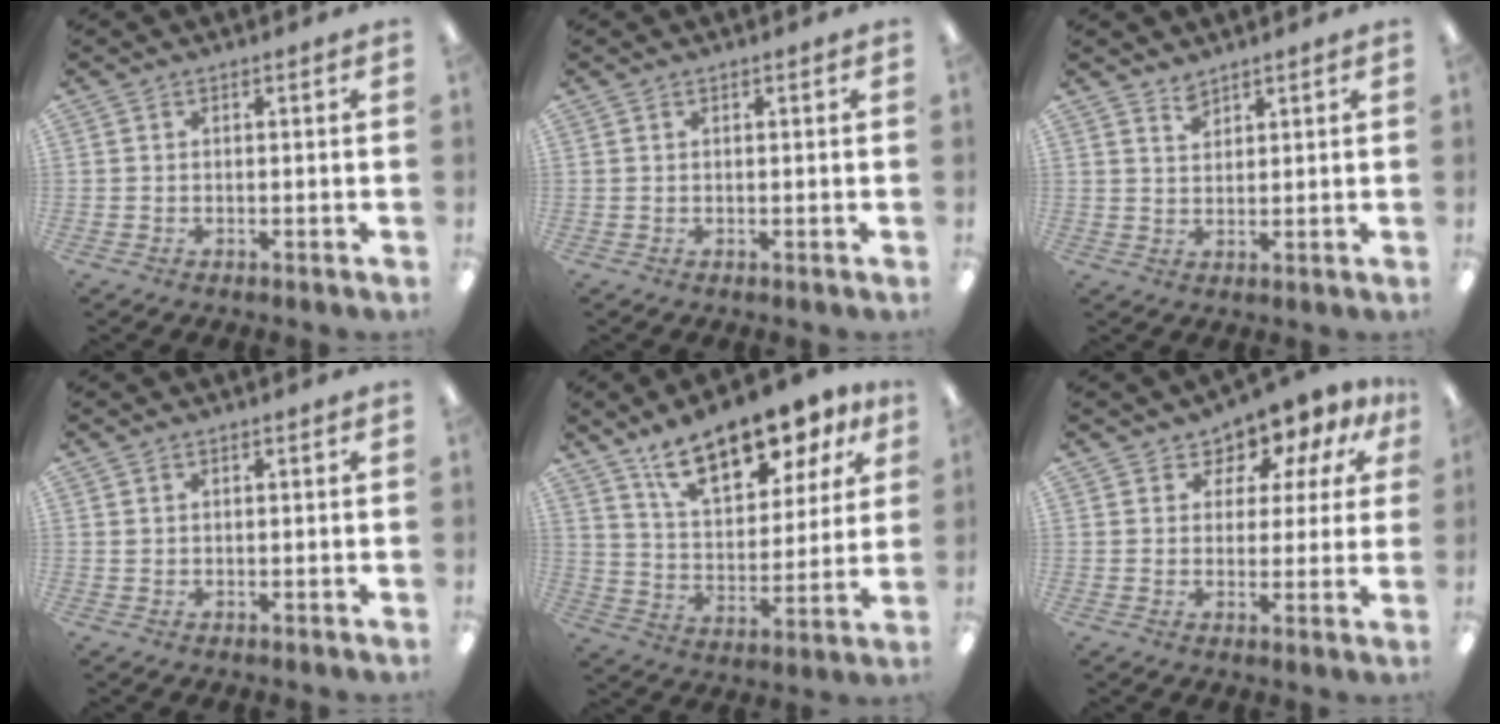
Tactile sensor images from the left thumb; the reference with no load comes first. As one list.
[{"total": 0.0}, {"total": 2.8, "force": [2.6, 1.0, 0.5], "torque": [-0.006, -0.012, 0.048]}, {"total": 0.6, "force": [0.4, 0.4, 0.3], "torque": [-0.008, 0.002, 0.007]}, {"total": 17.5, "force": [12.2, 7.8, 9.9], "torque": [-0.159, -0.057, 0.210]}, {"total": 6.7, "force": [4.6, 4.5, 1.9], "torque": [-0.039, -0.035, 0.082]}]